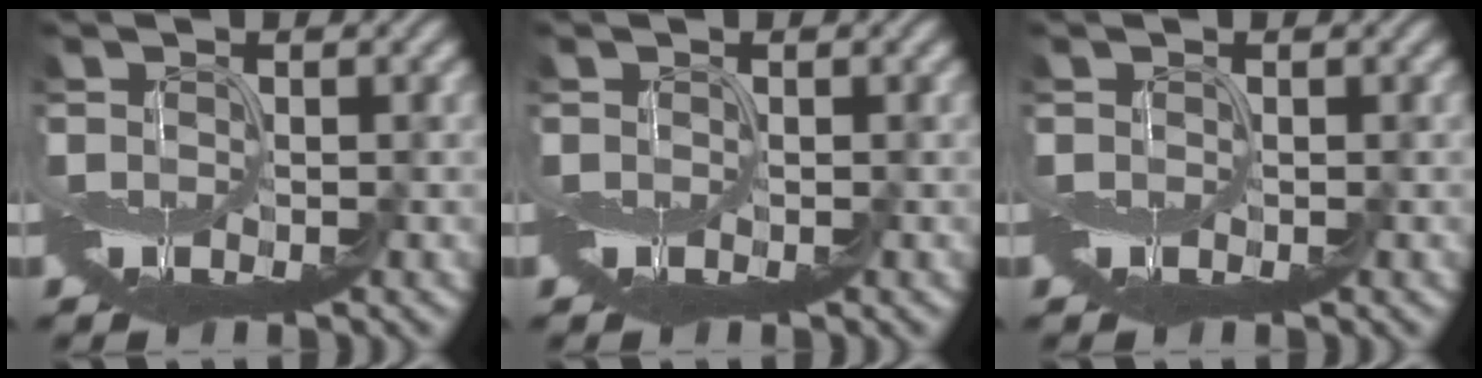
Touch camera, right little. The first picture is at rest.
{"total": 0.0}
{"total": 0.0}